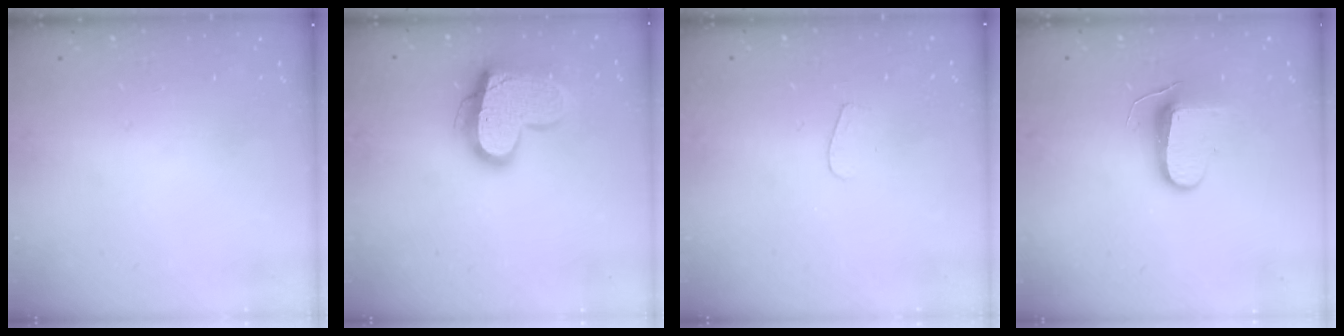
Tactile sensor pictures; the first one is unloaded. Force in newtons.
{"total": 17.0, "press": 16.9, "slide": 1.4}
{"total": 3.6, "press": 3.6, "slide": 0.3}
{"total": 9.1, "press": 9.1, "slide": 0.8}